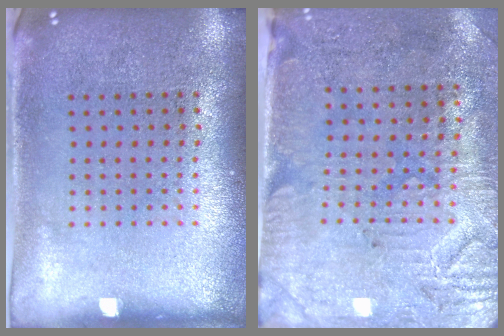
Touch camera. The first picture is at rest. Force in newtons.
{"total": 3.1, "press": 2.6, "slide": 1.5}